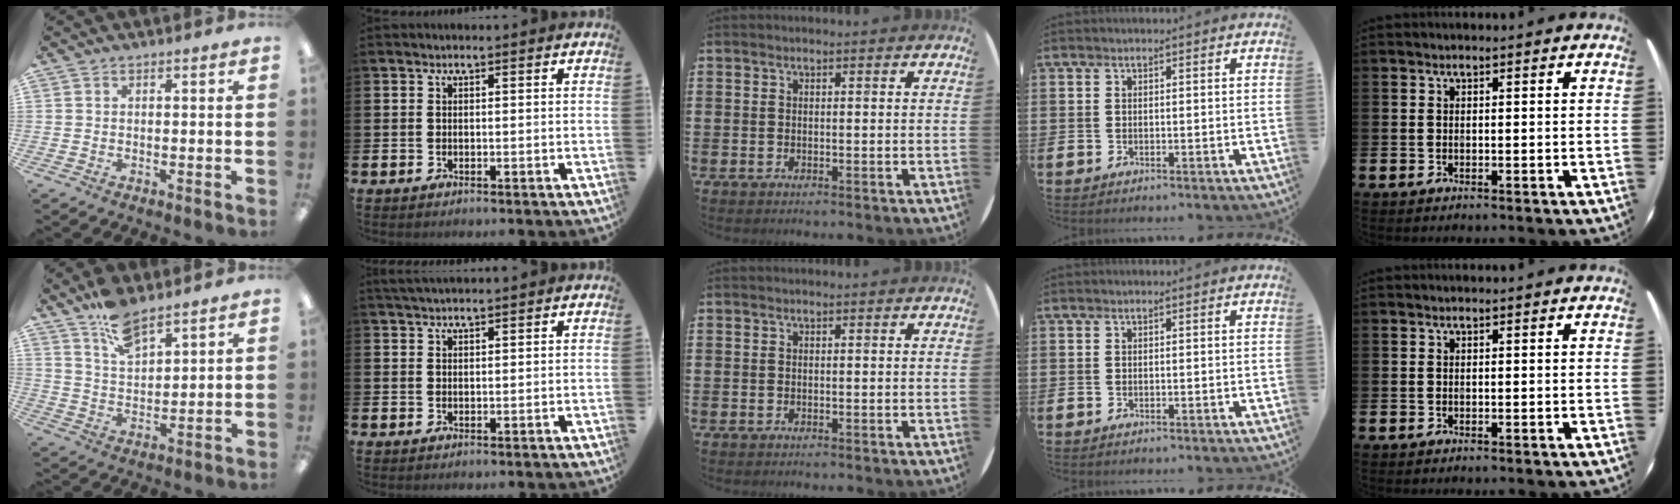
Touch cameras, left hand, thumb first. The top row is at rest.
{"thumb": {"total": 9.6, "force": [7.4, 3.8, 4.9], "torque": [-0.091, -0.036, 0.135]}, "index": {"total": 1.9, "force": [1.8, 0.2, 0.5], "torque": [-0.013, 0.001, 0.034]}}